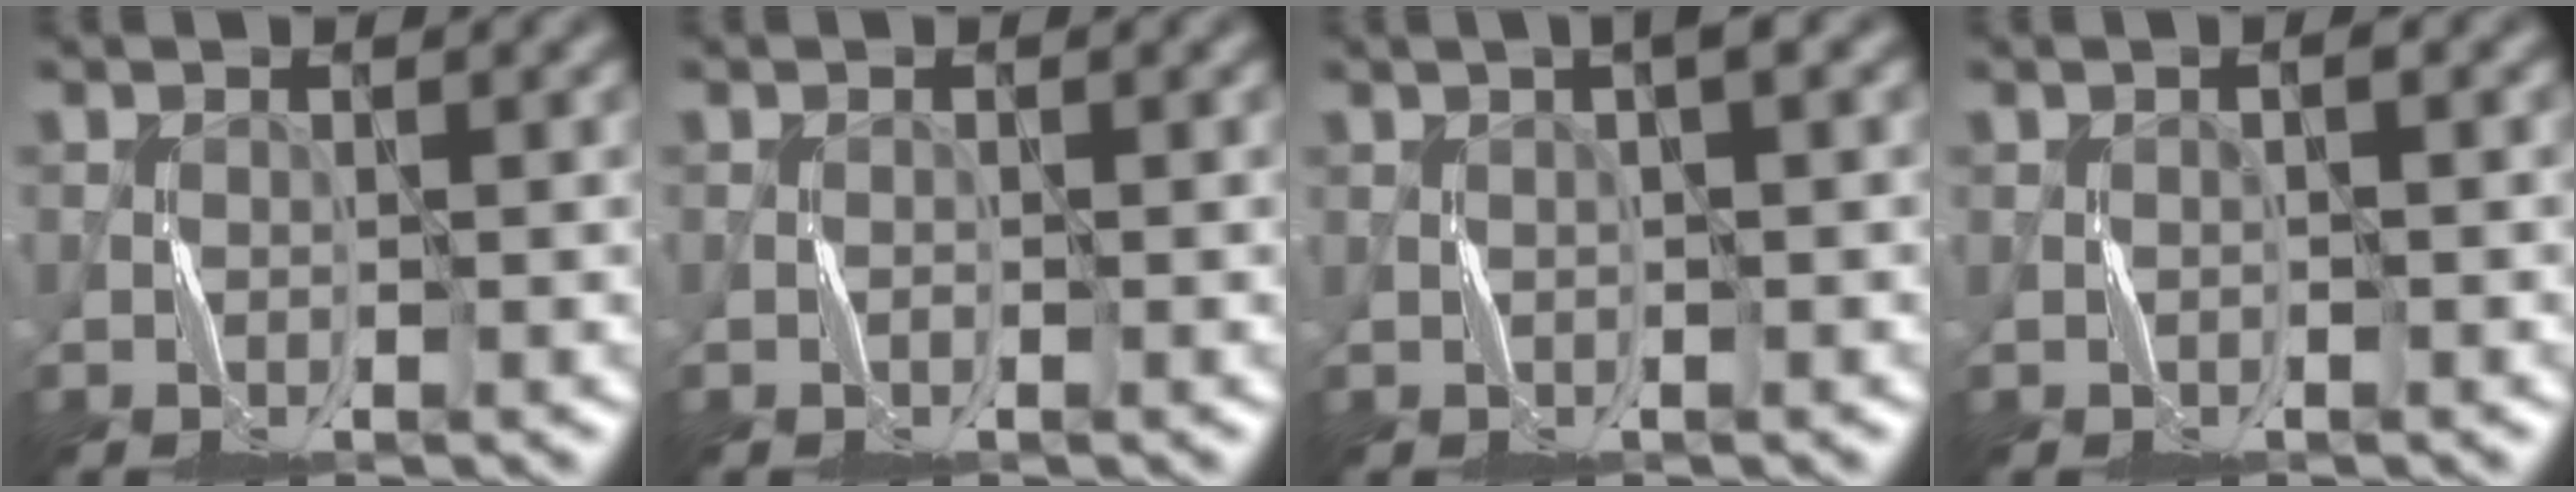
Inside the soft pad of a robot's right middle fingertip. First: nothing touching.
{"total": 0.0}
{"total": 2.4, "force": [0.9, 0.2, 2.2], "torque": [-0.037, 0.009, 0.013]}
{"total": 0.9, "force": [0.1, 0.1, 0.8], "torque": [-0.014, 0.005, 0.000]}